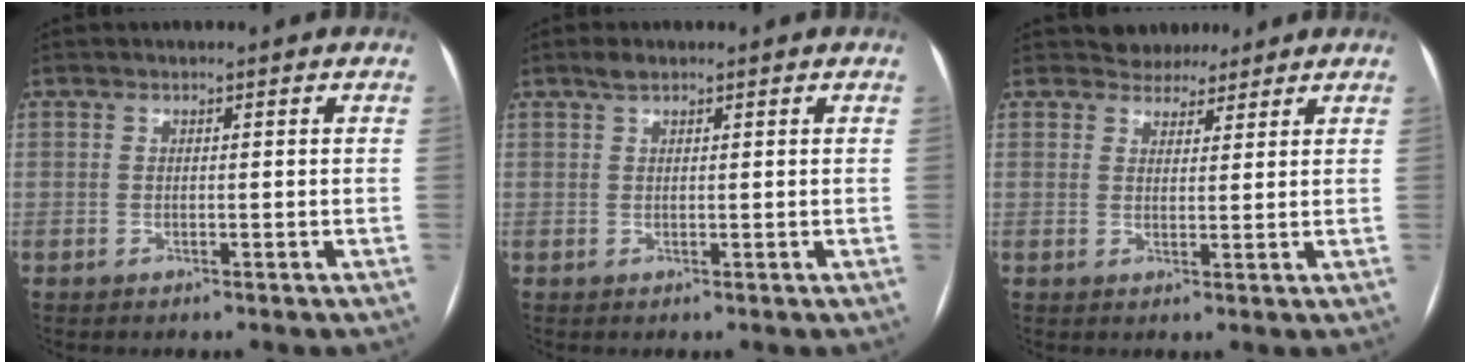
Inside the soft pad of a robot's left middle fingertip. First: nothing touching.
{"total": 1.4, "force": [1.1, 0.4, 0.7], "torque": [-0.020, 0.007, 0.022]}
{"total": 3.5, "force": [3.2, 1.5, 0.0], "torque": [-0.001, 0.004, 0.048]}